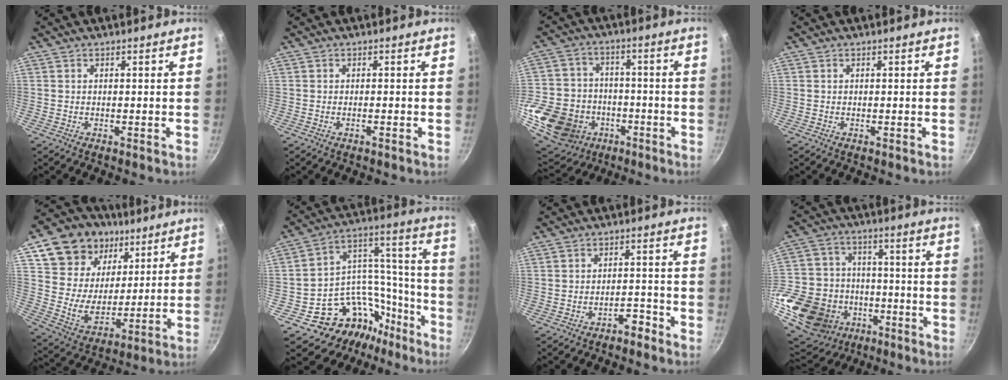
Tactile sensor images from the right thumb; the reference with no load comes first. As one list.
[{"total": 0.7, "force": [-0.4, 0.0, 0.5], "torque": [-0.015, 0.003, -0.010]}, {"total": 19.6, "force": [-6.9, 16.3, 8.5], "torque": [-0.158, 0.039, -0.103]}, {"total": 0.0}, {"total": 20.7, "force": [10.1, 15.3, 9.7], "torque": [-0.146, -0.034, 0.188]}, {"total": 20.7, "force": [-11.9, 15.1, 7.7], "torque": [-0.064, 0.142, -0.177]}, {"total": 2.9, "force": [-2.3, 1.2, 1.4], "torque": [-0.004, 0.028, -0.028]}, {"total": 24.8, "force": [-9.6, 20.0, 11.2], "torque": [-0.224, 0.050, -0.146]}]